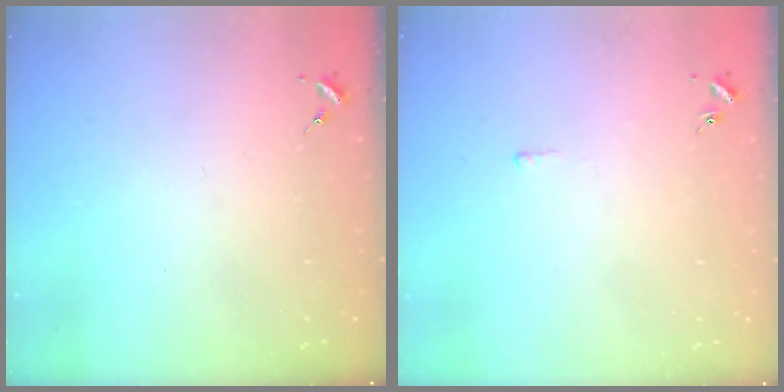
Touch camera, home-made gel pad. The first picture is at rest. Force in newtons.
{"total": 2.6, "press": 2.6, "slide": 0.4}